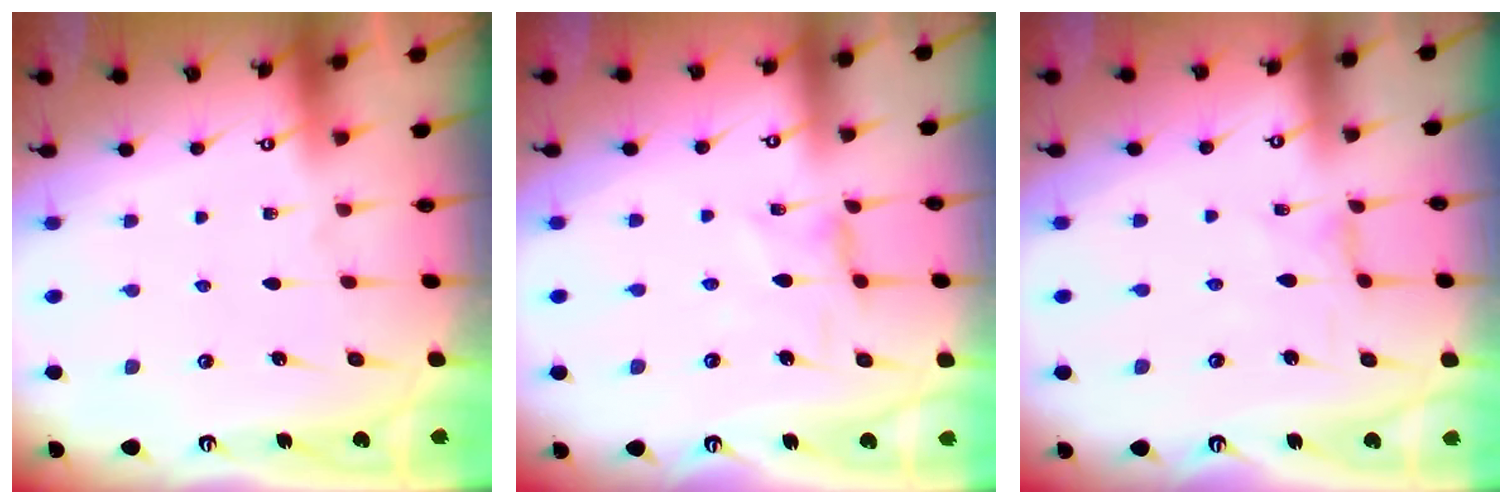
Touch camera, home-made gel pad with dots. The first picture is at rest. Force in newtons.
{"total": 1.7, "press": 1.6, "slide": 0.4}
{"total": 0.0}